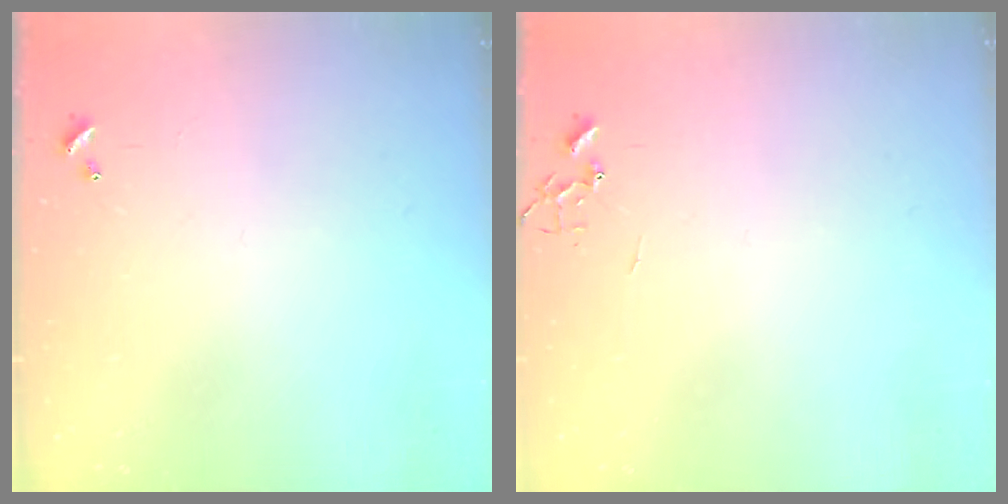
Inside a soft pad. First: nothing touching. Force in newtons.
{"total": 0.0}